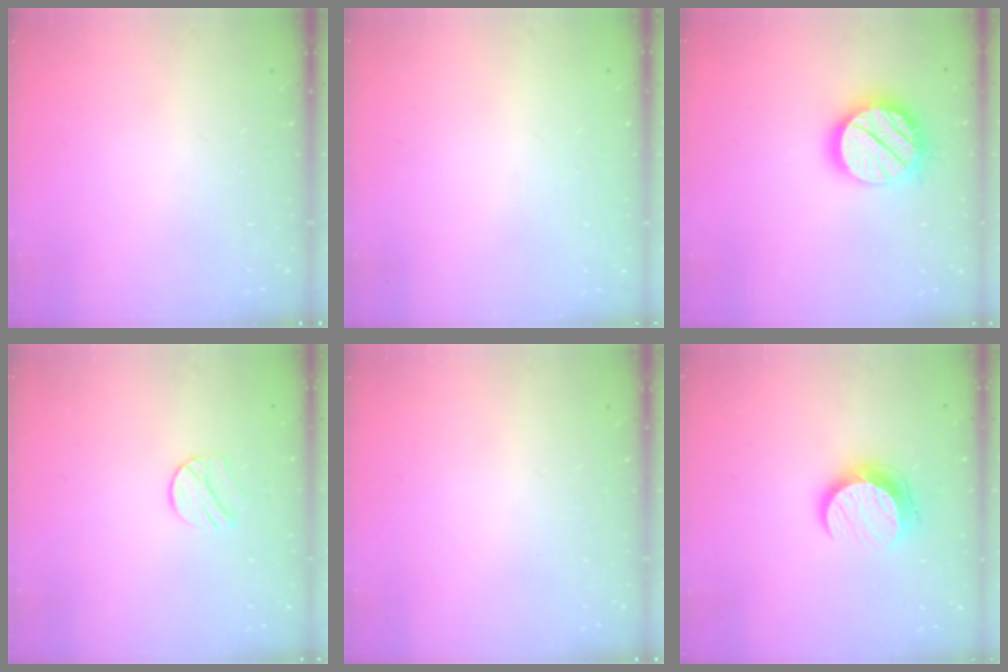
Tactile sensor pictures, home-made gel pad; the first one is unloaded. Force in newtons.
{"total": 0.6, "press": 0.5, "slide": 0.1}
{"total": 17.7, "press": 17.7, "slide": 0.8}
{"total": 7.3, "press": 7.2, "slide": 0.7}
{"total": 0.0}
{"total": 10.2, "press": 10.2, "slide": 0.2}